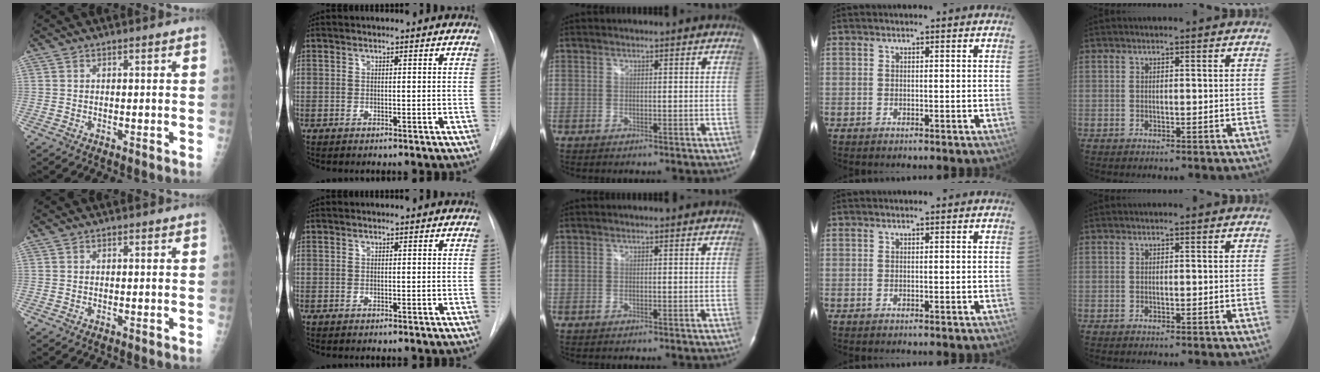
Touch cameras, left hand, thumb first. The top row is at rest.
{}